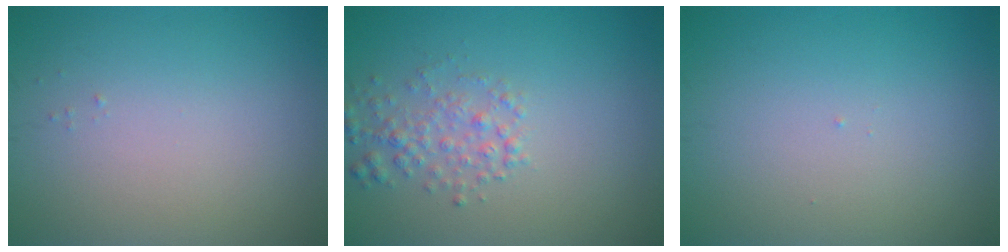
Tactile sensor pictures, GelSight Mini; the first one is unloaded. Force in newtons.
{"total": 2.3, "press": 2.3, "slide": 0.1}
{"total": 0.0}